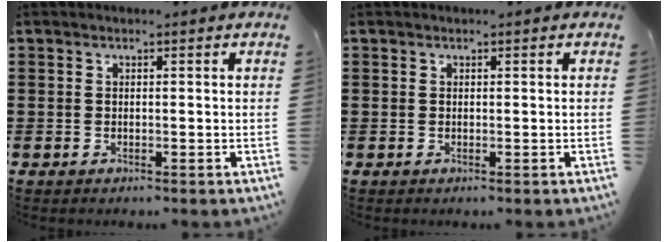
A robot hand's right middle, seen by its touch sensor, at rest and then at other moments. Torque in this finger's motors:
{"motor_torque": [-0.06, -0.02, -0.01, -0.02]}